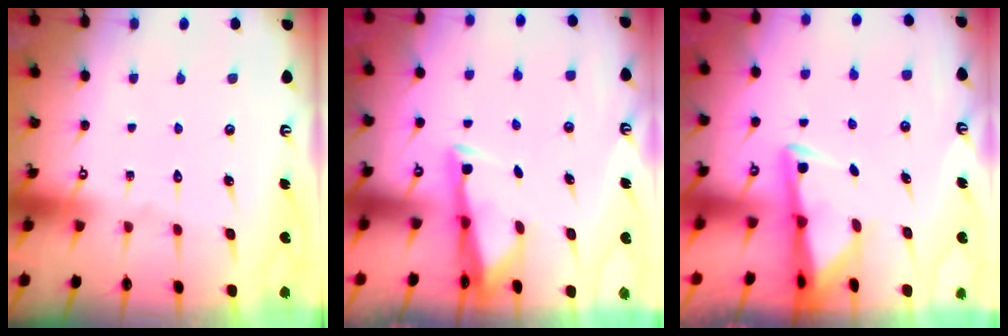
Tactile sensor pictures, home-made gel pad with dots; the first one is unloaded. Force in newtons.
{"total": 3.2, "press": 3.1, "slide": 0.9}
{"total": 3.0, "press": 2.9, "slide": 0.7}